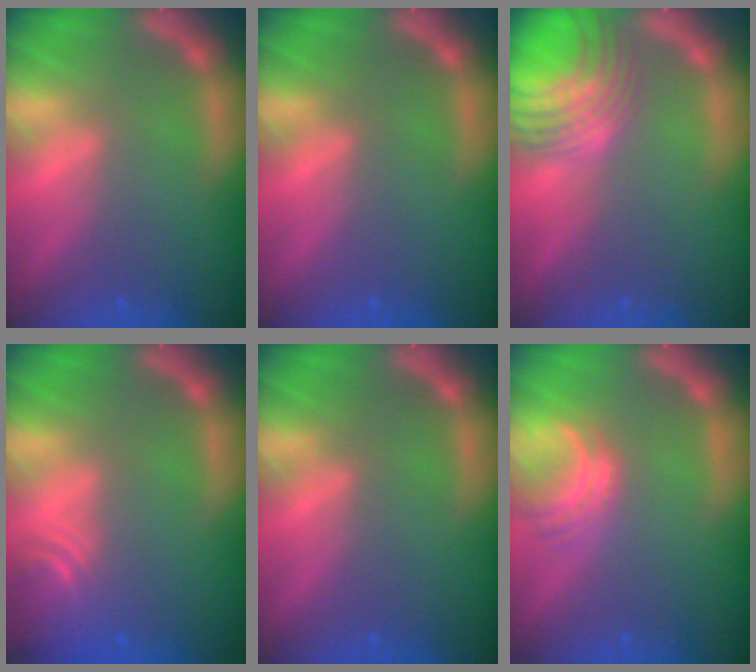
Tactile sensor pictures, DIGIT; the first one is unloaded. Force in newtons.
{"total": 0.0}
{"total": 9.1}
{"total": 4.0}
{"total": 0.0}
{"total": 3.0}